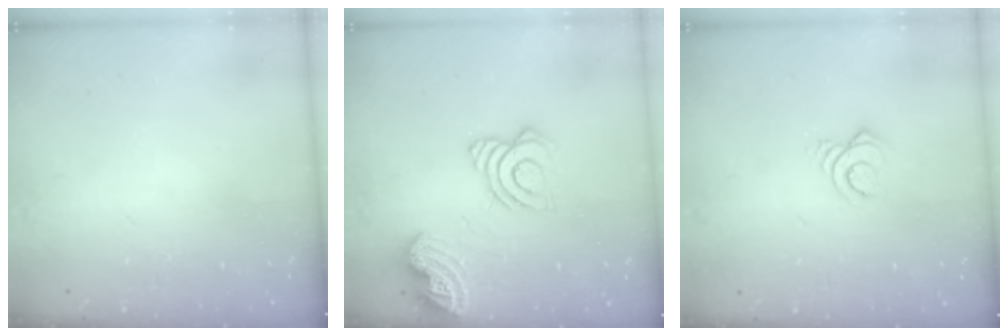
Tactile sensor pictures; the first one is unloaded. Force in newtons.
{"total": 14.6, "press": 14.5, "slide": 1.8}
{"total": 5.5, "press": 5.5, "slide": 0.4}